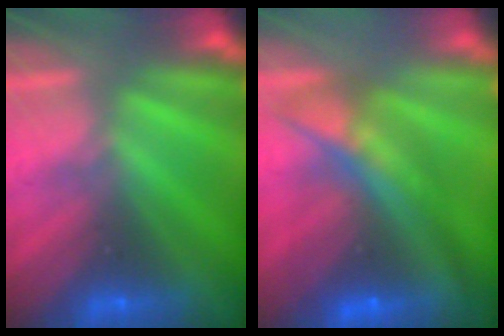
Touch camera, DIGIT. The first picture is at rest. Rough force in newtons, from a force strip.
{"total": 11.3}